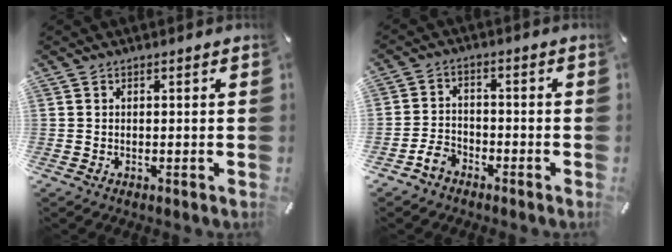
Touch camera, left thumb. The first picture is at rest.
{"total": 5.0, "force": [-3.4, 3.4, 1.5], "torque": [-0.035, 0.017, -0.067]}